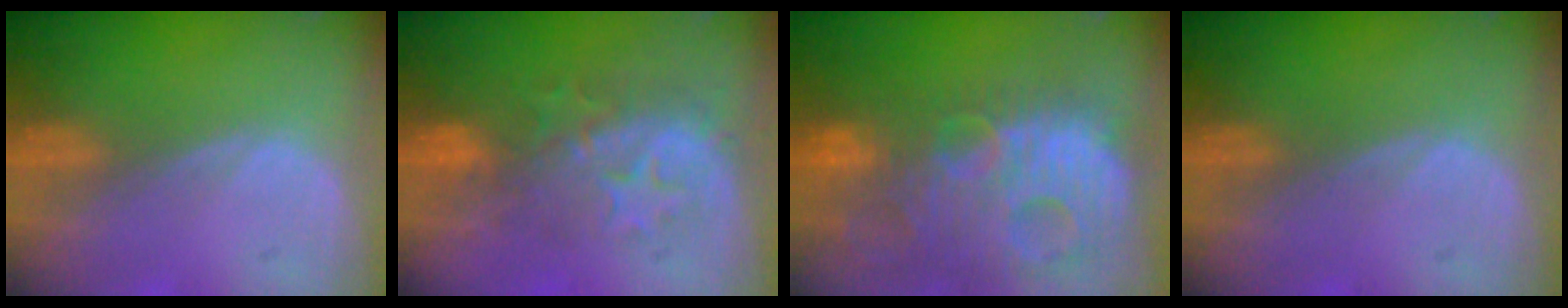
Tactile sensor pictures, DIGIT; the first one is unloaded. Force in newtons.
{"total": 8.1, "press": 8.1, "slide": 0.8}
{"total": 14.3, "press": 12.3, "slide": 7.2}
{"total": 0.0}